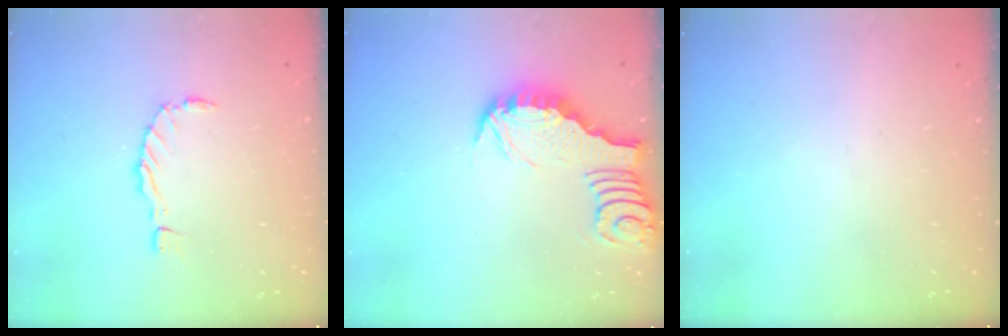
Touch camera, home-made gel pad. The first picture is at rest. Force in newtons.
{"total": 3.2, "press": 3.2, "slide": 0.4}
{"total": 0.0}